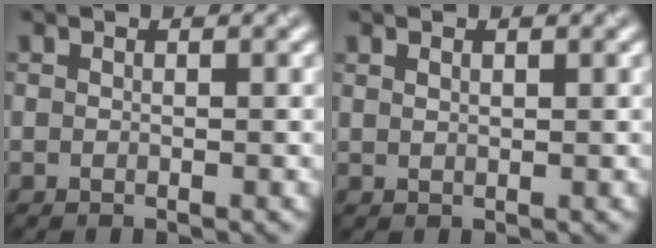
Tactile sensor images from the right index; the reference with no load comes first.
{"total": 0.7, "force": [0.5, 0.3, 0.5], "torque": [-0.010, 0.000, 0.011]}